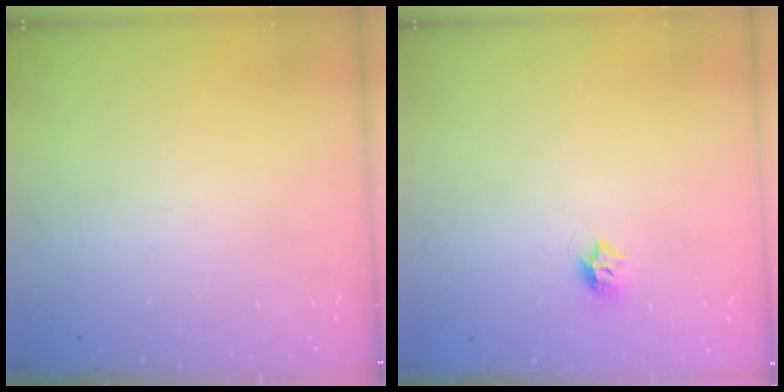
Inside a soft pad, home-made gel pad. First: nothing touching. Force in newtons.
{"total": 6.6, "press": 6.5, "slide": 0.6}